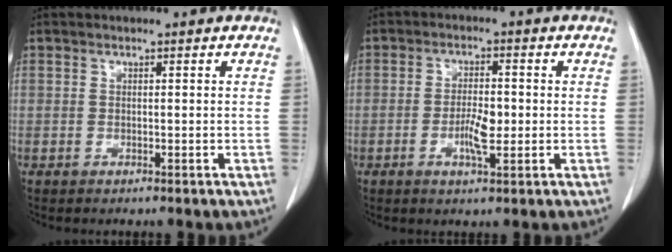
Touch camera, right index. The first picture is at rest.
{"total": 4.9, "force": [-1.0, 1.4, 4.6], "torque": [-0.083, -0.001, -0.016]}